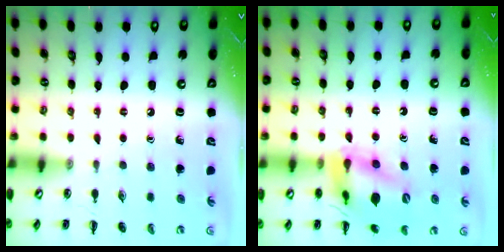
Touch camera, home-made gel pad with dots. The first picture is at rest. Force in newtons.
{"total": 16.9, "press": 16.7, "slide": 2.5}